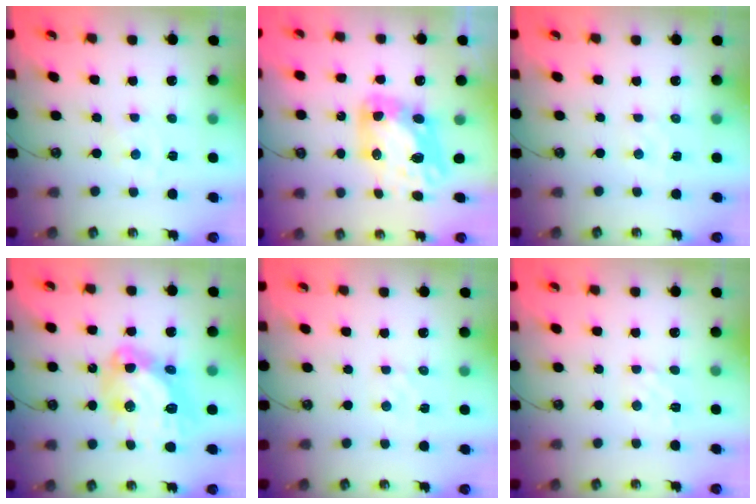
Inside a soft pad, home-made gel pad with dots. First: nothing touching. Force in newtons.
{"total": 10.6, "press": 10.5, "slide": 1.1}
{"total": 3.5, "press": 3.4, "slide": 0.5}
{"total": 17.5, "press": 17.4, "slide": 2.1}
{"total": 2.9, "press": 2.9, "slide": 0.3}
{"total": 5.5, "press": 5.4, "slide": 0.7}